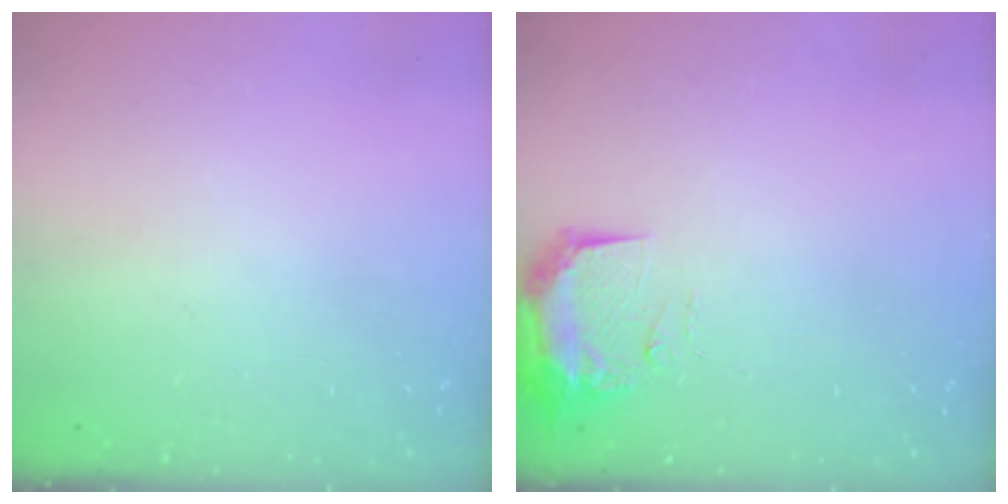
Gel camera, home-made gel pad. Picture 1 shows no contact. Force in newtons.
{"total": 11.0, "press": 9.6, "slide": 5.4}